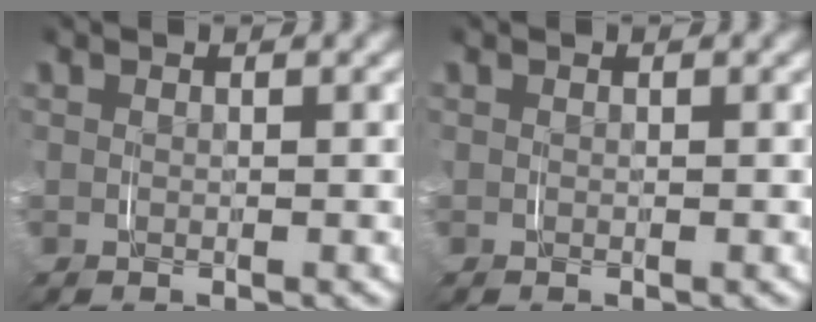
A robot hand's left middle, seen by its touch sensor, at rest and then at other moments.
{"total": 0.0}